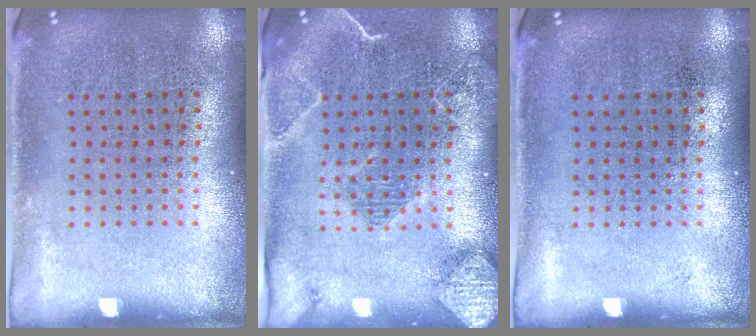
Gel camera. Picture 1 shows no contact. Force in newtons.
{"total": 2.2, "press": 2.1, "slide": 0.6}
{"total": 0.0}